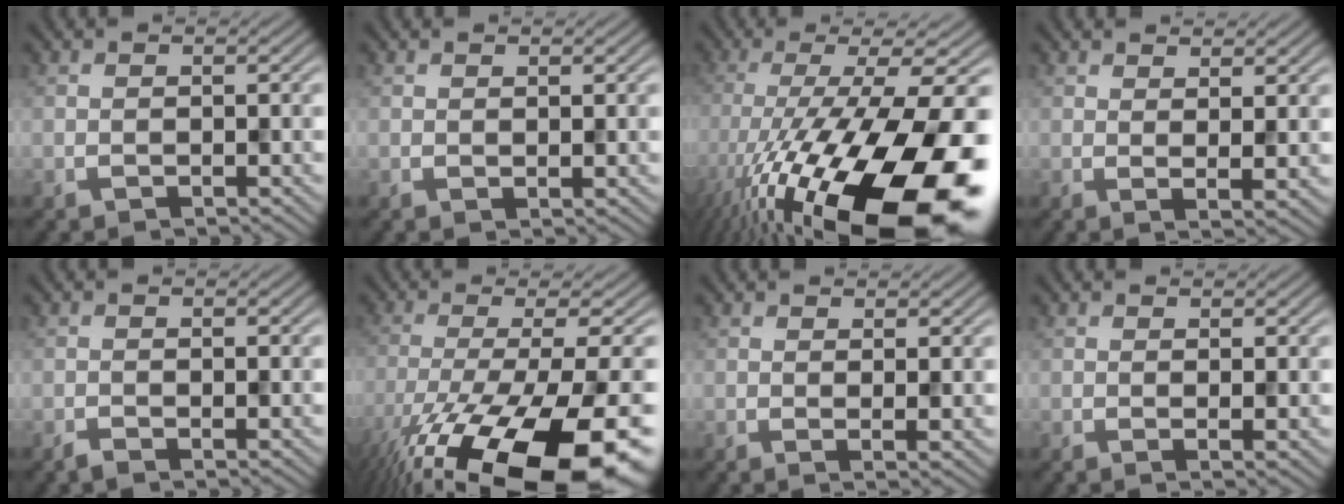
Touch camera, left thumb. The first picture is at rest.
{"total": 0.6, "force": [0.5, 0.1, 0.4], "torque": [0.000, -0.001, 0.016]}
{"total": 20.1, "force": [-9.5, 5.4, 16.9], "torque": [-0.257, -0.024, -0.142]}
{"total": 2.4, "force": [1.4, 0.4, 1.9], "torque": [-0.031, 0.000, 0.039]}
{"total": 0.9, "force": [-0.7, 0.1, 0.6], "torque": [-0.010, 0.000, -0.008]}
{"total": 18.6, "force": [-10.8, 4.8, 14.3], "torque": [-0.224, -0.027, -0.154]}
{"total": 1.9, "force": [0.8, 0.4, 1.7], "torque": [-0.024, 0.004, 0.024]}
{"total": 1.7, "force": [0.5, 0.3, 1.6], "torque": [-0.021, 0.006, 0.017]}